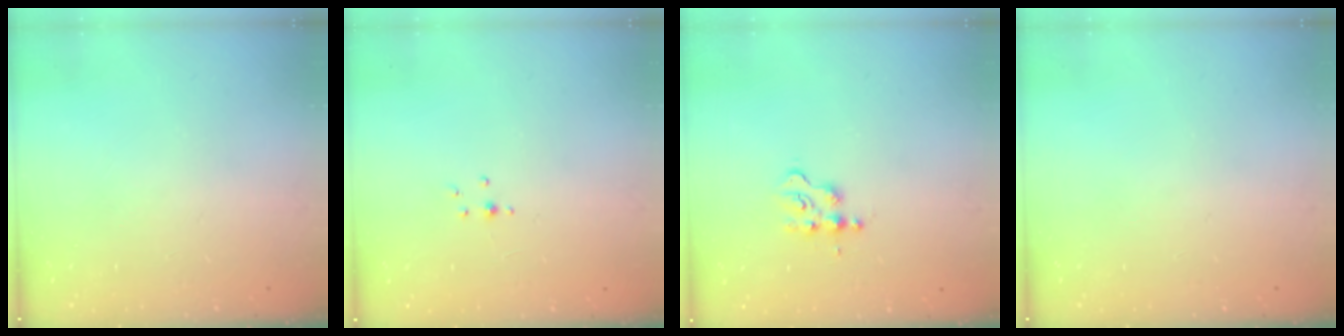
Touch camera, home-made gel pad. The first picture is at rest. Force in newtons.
{"total": 2.5, "press": 2.3, "slide": 1.0}
{"total": 2.9, "press": 2.9, "slide": 0.4}
{"total": 0.0}